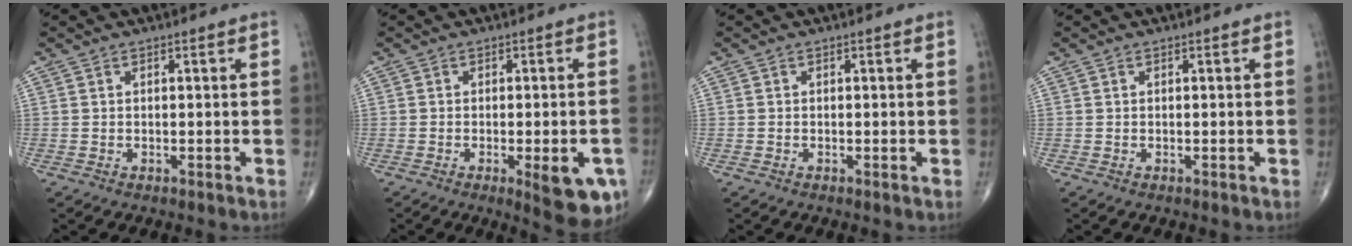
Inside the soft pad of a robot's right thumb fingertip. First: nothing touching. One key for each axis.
{"total": 9.3, "fx": -3.4, "fy": 2.9, "fz": 8.1, "tx": -0.084, "ty": -0.001, "tz": -0.036}
{"total": 0.0}
{"total": 0.0}